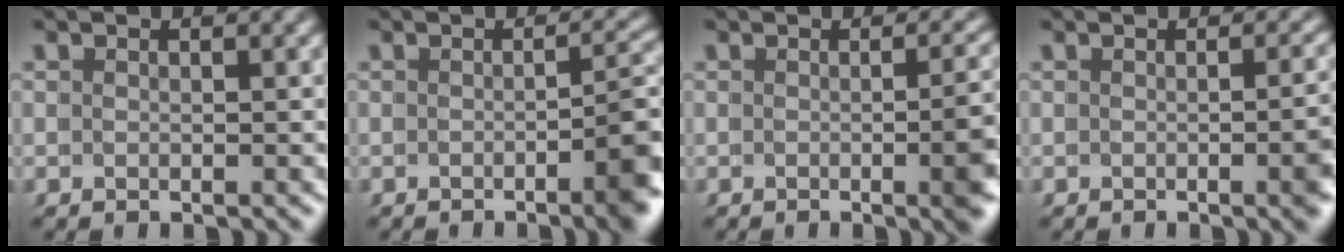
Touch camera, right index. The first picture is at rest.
{"total": 4.0, "force": [-1.8, 0.1, 3.6], "torque": [-0.028, 0.004, -0.031]}
{"total": 3.9, "force": [-1.0, 0.1, 3.7], "torque": [-0.030, 0.002, -0.017]}
{"total": 2.6, "force": [-0.7, 0.0, 2.5], "torque": [-0.016, 0.003, -0.013]}